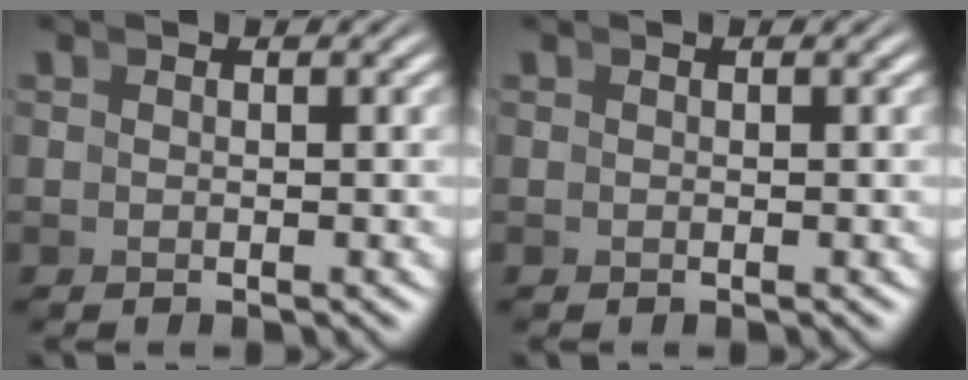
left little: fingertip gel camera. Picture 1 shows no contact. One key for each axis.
{"total": 0.0}